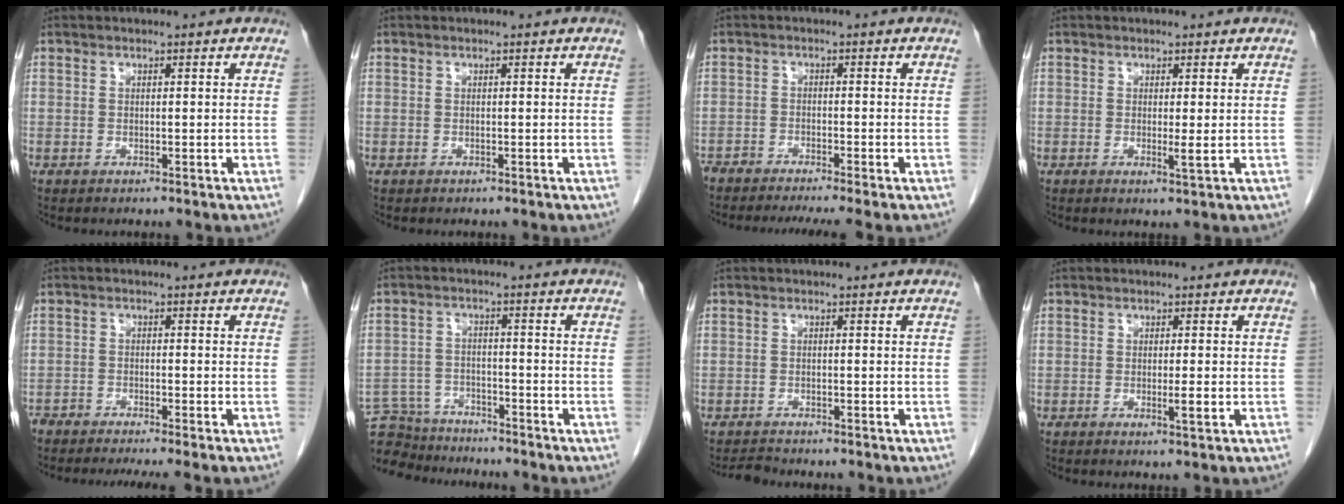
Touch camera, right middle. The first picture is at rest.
{"total": 0.0}
{"total": 7.4, "force": [-6.4, 0.2, 3.8], "torque": [-0.051, -0.009, -0.103]}
{"total": 1.4, "force": [0.1, -0.2, 1.4], "torque": [-0.027, -0.007, 0.004]}
{"total": 6.3, "force": [-5.4, 0.3, 3.2], "torque": [-0.041, -0.008, -0.089]}
{"total": 10.0, "force": [-9.3, 3.4, 1.3], "torque": [-0.029, 0.012, -0.150]}
{"total": 1.4, "force": [-1.4, 0.0, 0.0], "torque": [-0.006, -0.010, -0.022]}
{"total": 1.7, "force": [-0.3, -0.2, 1.7], "torque": [-0.030, -0.007, -0.004]}